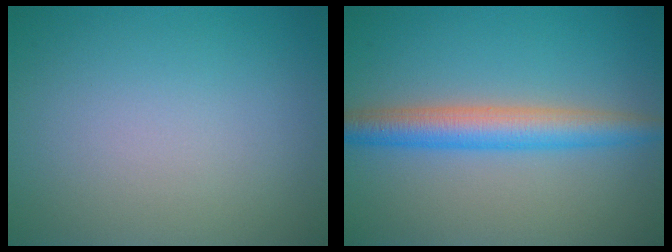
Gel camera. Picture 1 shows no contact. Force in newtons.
{"total": 4.6, "press": 4.6, "slide": 0.1}